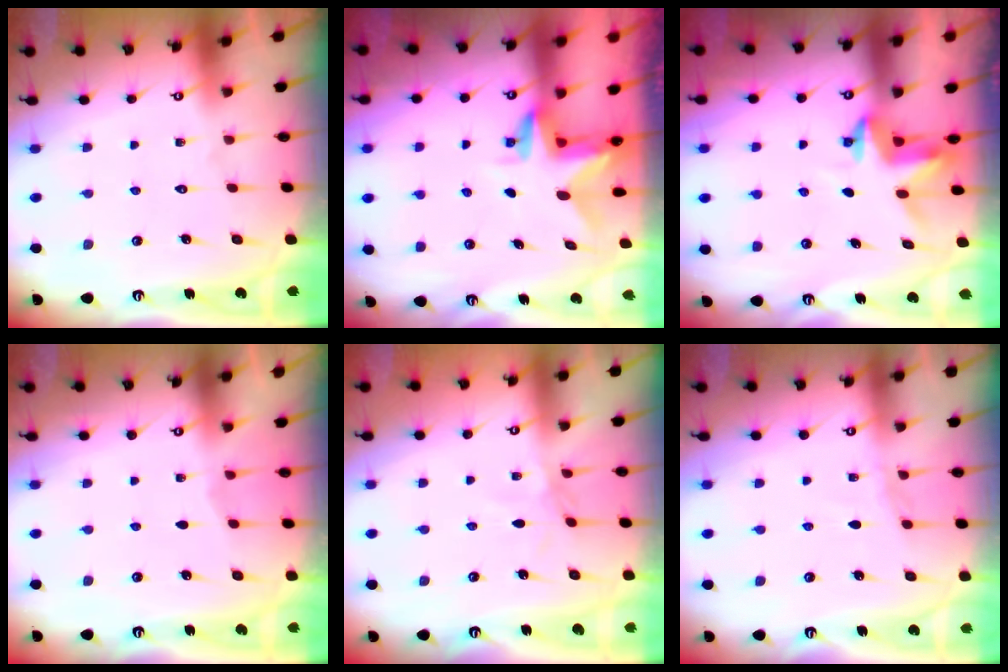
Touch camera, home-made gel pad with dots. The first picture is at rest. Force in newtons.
{"total": 3.0, "press": 3.0, "slide": 0.3}
{"total": 3.4, "press": 3.4, "slide": 0.3}
{"total": 1.4, "press": 1.4, "slide": 0.3}
{"total": 1.5, "press": 1.5, "slide": 0.4}
{"total": 4.1, "press": 4.0, "slide": 0.4}